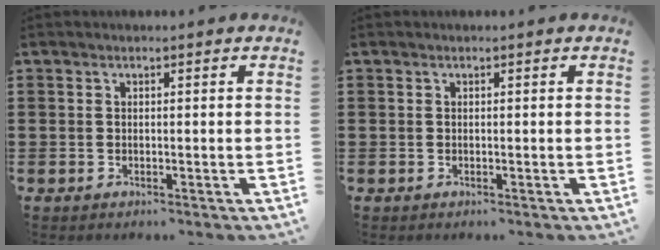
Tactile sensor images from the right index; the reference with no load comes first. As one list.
[{"total": 0.0}]